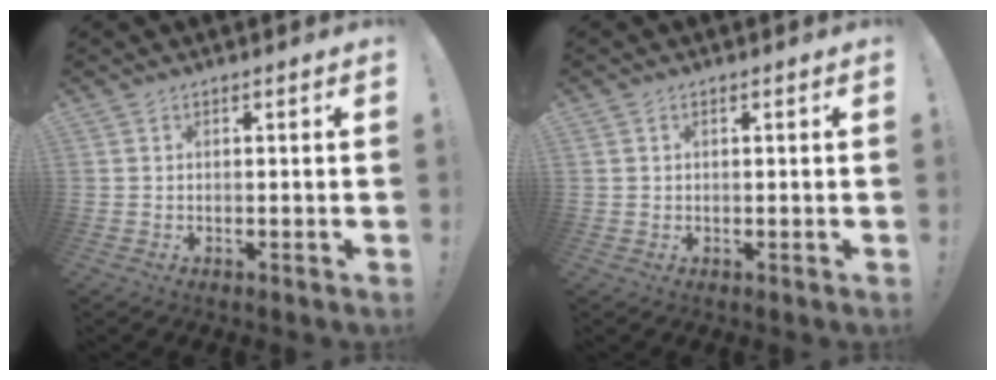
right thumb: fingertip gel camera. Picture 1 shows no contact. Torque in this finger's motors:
{"motor_torque": [0.13, -0.01, -0.29, -0.05, -0.05]}